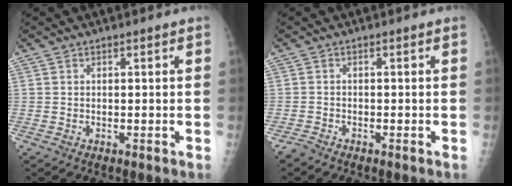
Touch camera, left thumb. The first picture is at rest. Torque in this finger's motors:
{"motor_torque": [0.08, 0.17, -0.08, -0.02, 0.05]}